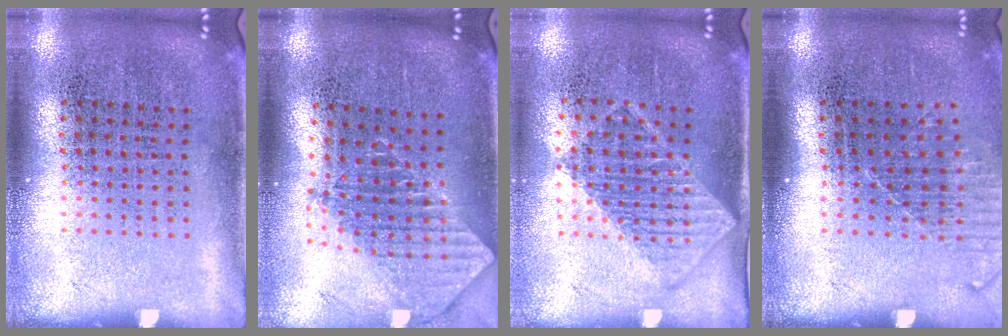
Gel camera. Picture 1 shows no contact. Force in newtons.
{"total": 1.9, "press": 1.5, "slide": 1.2}
{"total": 1.3, "press": 1.1, "slide": 0.6}
{"total": 1.3, "press": 1.1, "slide": 0.8}